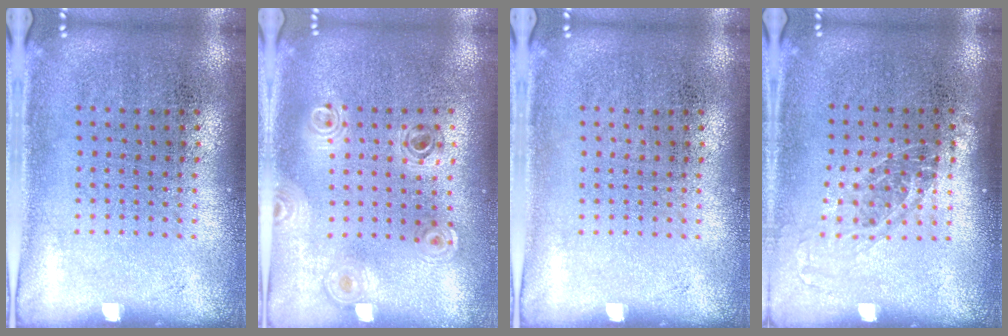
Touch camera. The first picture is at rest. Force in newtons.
{"total": 0.9, "press": 0.9, "slide": 0.1}
{"total": 0.0}
{"total": 1.1, "press": 1.0, "slide": 0.6}